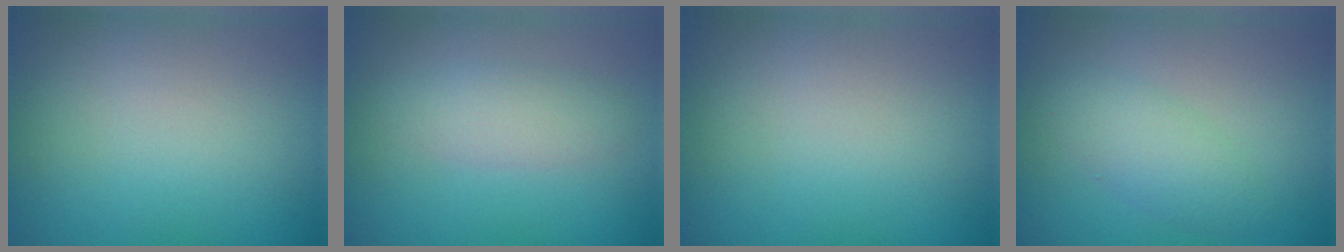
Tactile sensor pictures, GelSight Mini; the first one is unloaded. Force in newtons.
{"total": 2.6, "press": 2.6, "slide": 0.0}
{"total": 0.0}
{"total": 2.8, "press": 2.8, "slide": 0.1}